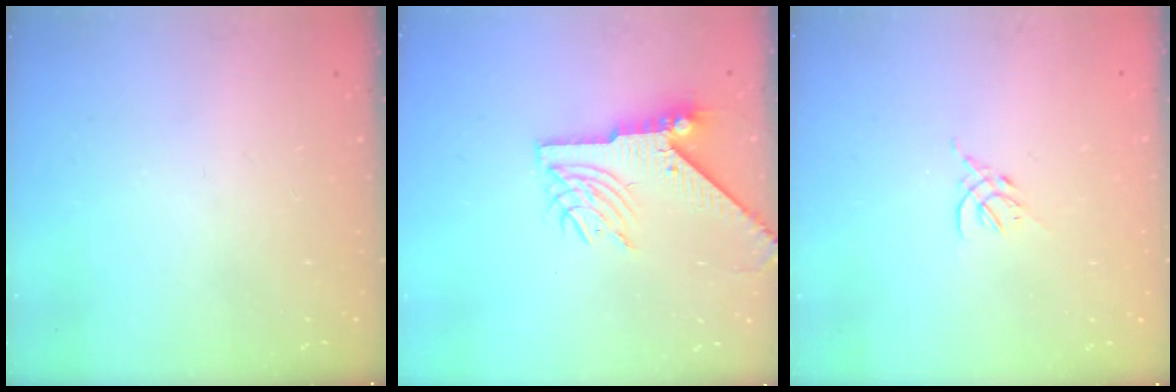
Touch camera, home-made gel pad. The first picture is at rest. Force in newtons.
{"total": 8.2, "press": 8.1, "slide": 1.1}
{"total": 2.3, "press": 2.2, "slide": 0.5}